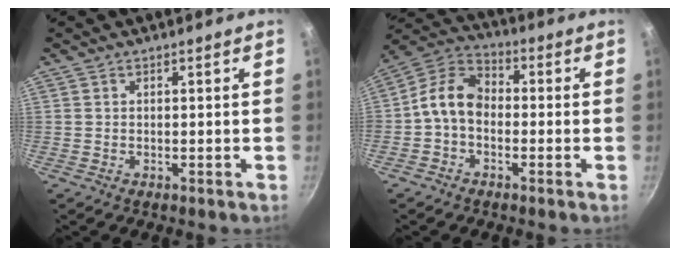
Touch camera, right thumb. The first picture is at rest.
{"total": 8.9, "force": [-1.5, 6.4, 6.0], "torque": [-0.099, 0.038, -0.049]}